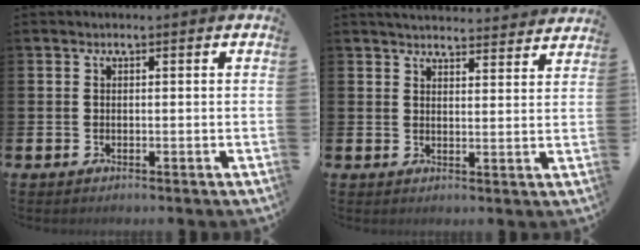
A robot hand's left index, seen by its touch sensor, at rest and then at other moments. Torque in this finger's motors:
{"motor_torque": [0.80, -1.35, 0.05, -0.01]}